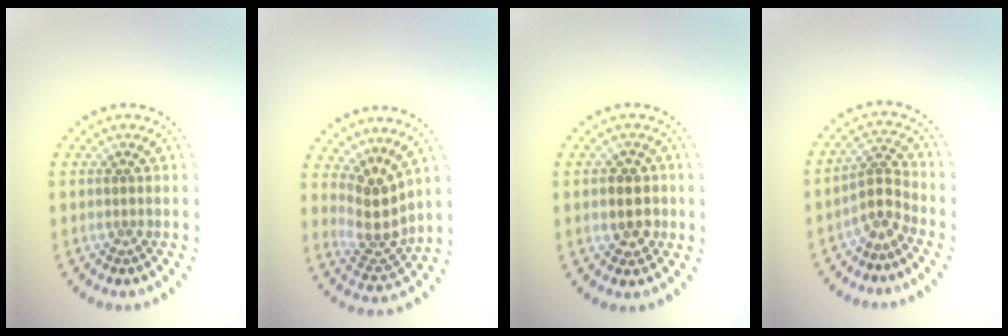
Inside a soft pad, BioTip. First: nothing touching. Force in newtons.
{"total": 3.5, "press": 2.5, "slide": 2.5}
{"total": 2.7, "press": 2.6, "slide": 0.7}
{"total": 2.6, "press": 1.9, "slide": 1.8}